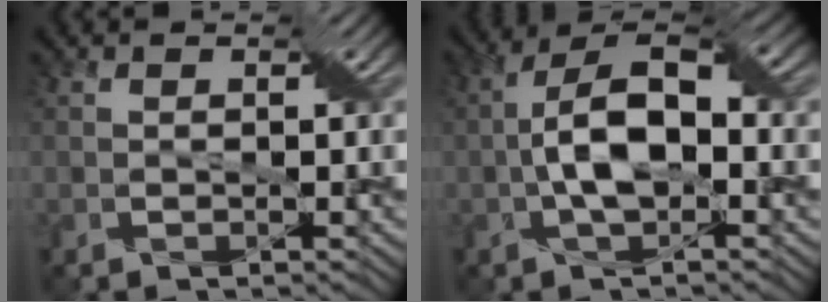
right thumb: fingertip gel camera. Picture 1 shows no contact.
{"total": 7.5, "force": [-0.7, 3.6, 6.6], "torque": [-0.129, 0.013, -0.015]}